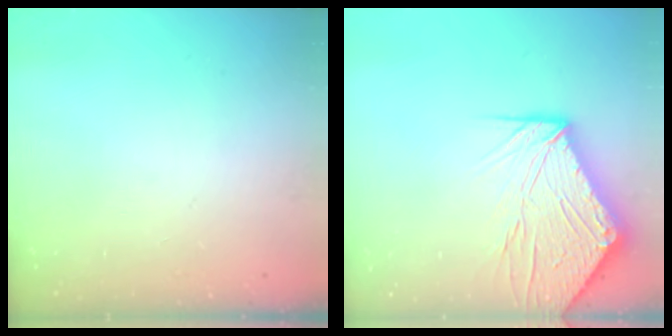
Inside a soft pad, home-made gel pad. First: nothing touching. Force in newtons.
{"total": 15.5, "press": 15.5, "slide": 1.5}